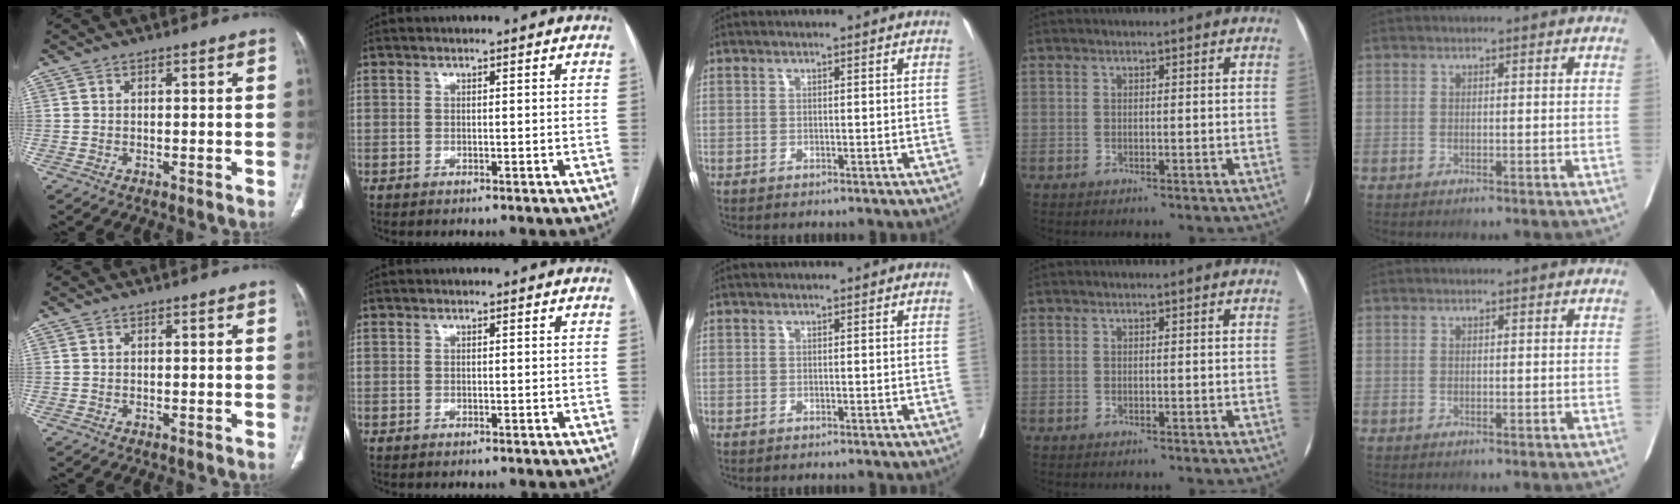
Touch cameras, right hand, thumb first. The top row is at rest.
{}